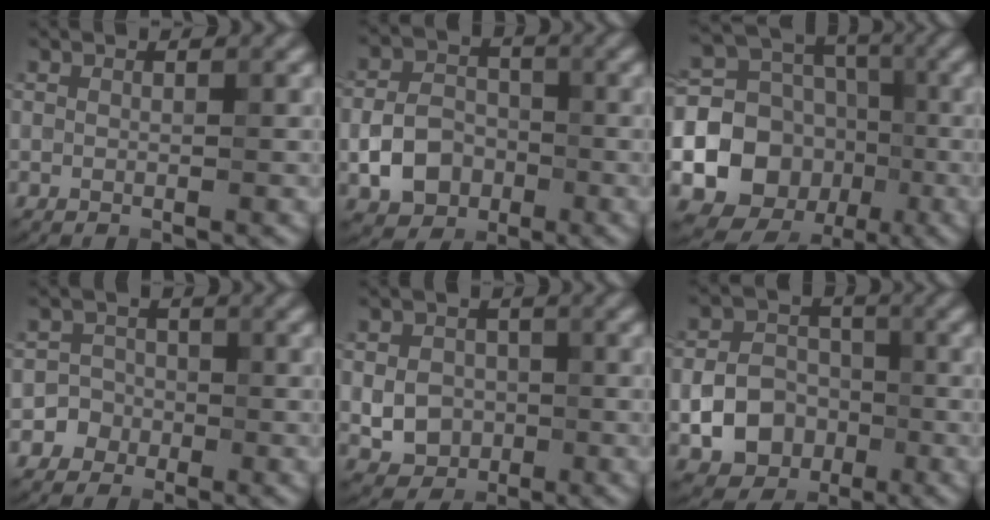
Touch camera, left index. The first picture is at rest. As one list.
[{"total": 4.8, "force": [-1.5, 3.8, 2.5], "torque": [-0.040, 0.001, -0.030]}, {"total": 15.3, "force": [-3.0, 14.0, 5.4], "torque": [-0.124, -0.014, -0.067]}, {"total": 2.9, "force": [-1.3, 2.6, 0.0], "torque": [0.039, 0.002, -0.030]}, {"total": 3.8, "force": [-0.6, 3.2, 1.9], "torque": [-0.028, -0.002, -0.013]}, {"total": 6.4, "force": [-1.8, 5.3, 3.1], "torque": [-0.032, -0.007, -0.042]}]